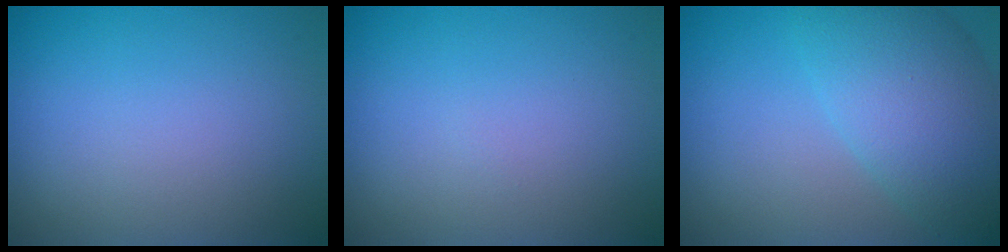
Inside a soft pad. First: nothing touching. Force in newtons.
{"total": 0.0}
{"total": 7.4, "press": 7.4, "slide": 0.1}